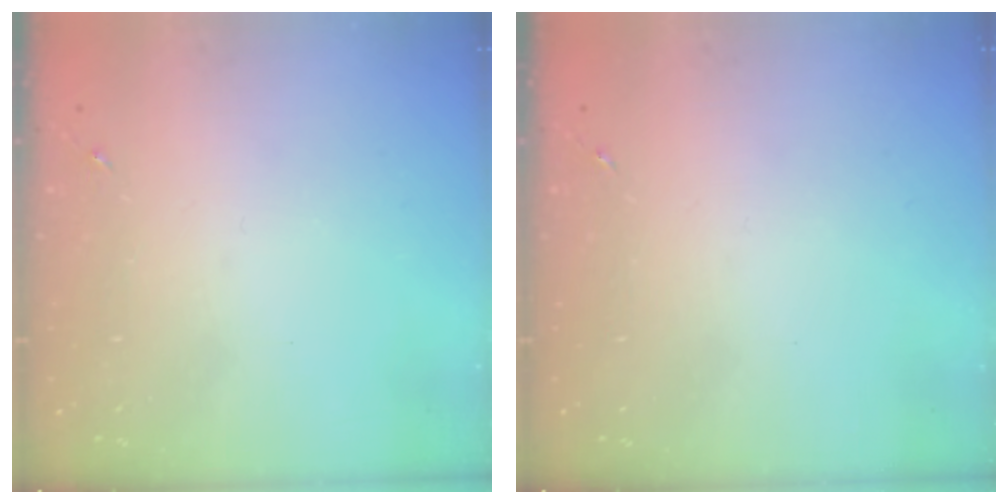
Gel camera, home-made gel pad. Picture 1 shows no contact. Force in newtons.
{"total": 0.0}